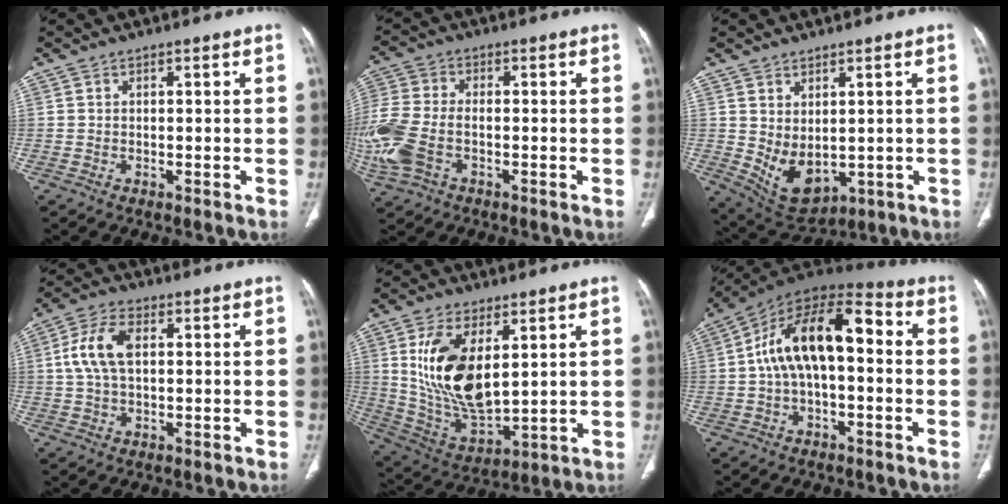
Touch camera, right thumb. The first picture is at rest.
{"total": 14.0, "force": [-3.7, 8.8, 10.3], "torque": [-0.273, 0.006, -0.070]}
{"total": 8.4, "force": [-0.1, 5.1, 6.6], "torque": [-0.098, -0.011, 0.029]}
{"total": 8.3, "force": [1.4, 4.6, 6.7], "torque": [-0.146, 0.017, 0.026]}
{"total": 16.7, "force": [4.5, 8.4, 13.7], "torque": [-0.251, -0.025, 0.103]}
{"total": 16.5, "force": [0.6, 8.3, 14.2], "torque": [-0.232, 0.049, -0.002]}